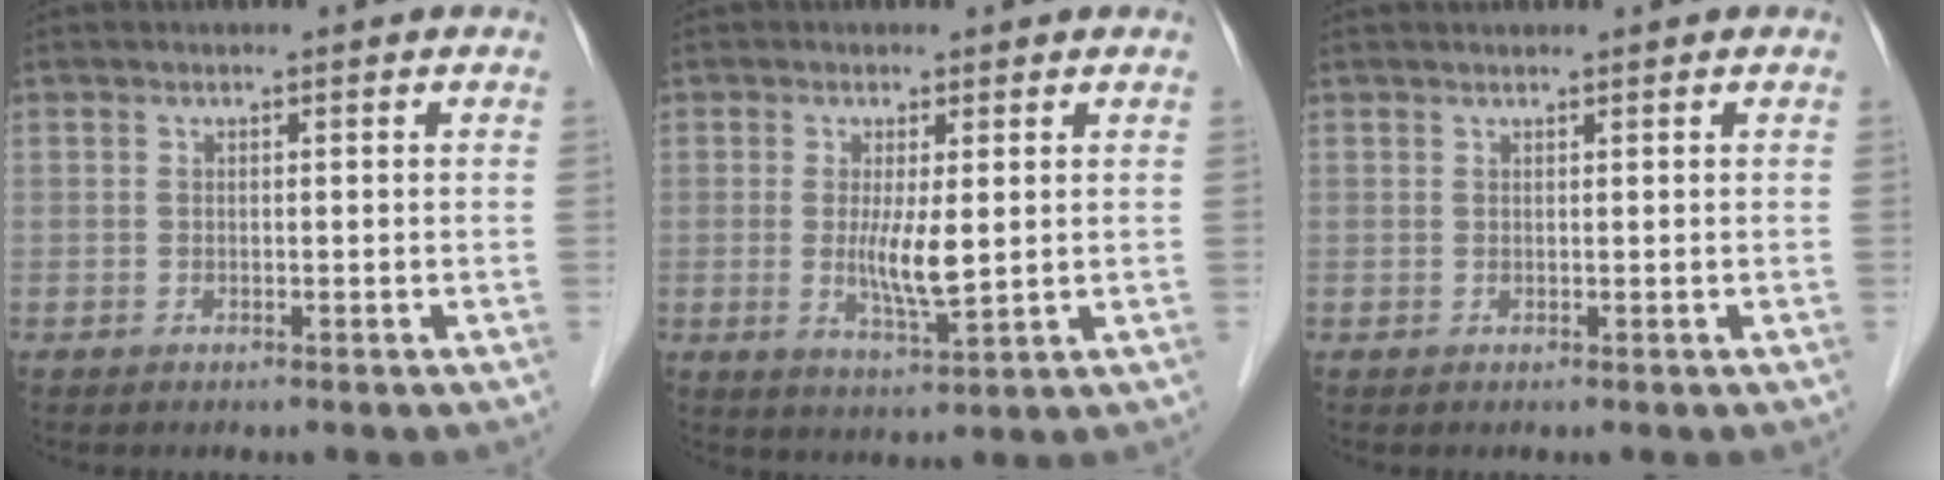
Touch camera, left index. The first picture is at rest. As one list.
[{"total": 5.0, "force": [0.3, 0.7, 4.9], "torque": [-0.092, -0.014, 0.009]}, {"total": 0.8, "force": [0.8, 0.0, 0.2], "torque": [-0.005, 0.011, 0.017]}]